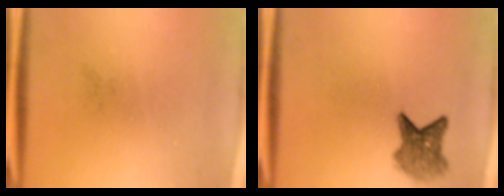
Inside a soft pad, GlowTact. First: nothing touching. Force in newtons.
{"total": 4.5}